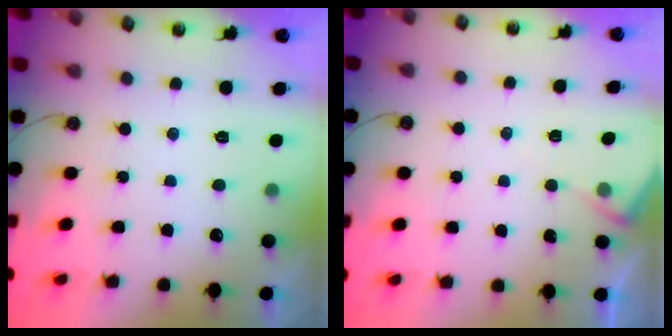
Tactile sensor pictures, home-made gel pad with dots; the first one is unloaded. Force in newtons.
{"total": 5.3, "press": 5.2, "slide": 0.5}